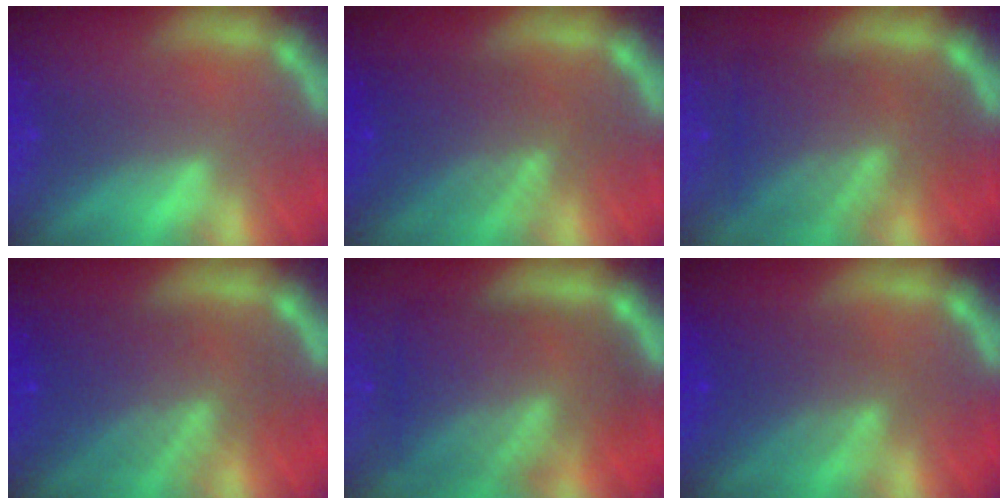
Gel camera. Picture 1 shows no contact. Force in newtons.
{"total": 6.6}
{"total": 8.1}
{"total": 8.1}
{"total": 10.0}
{"total": 5.6}